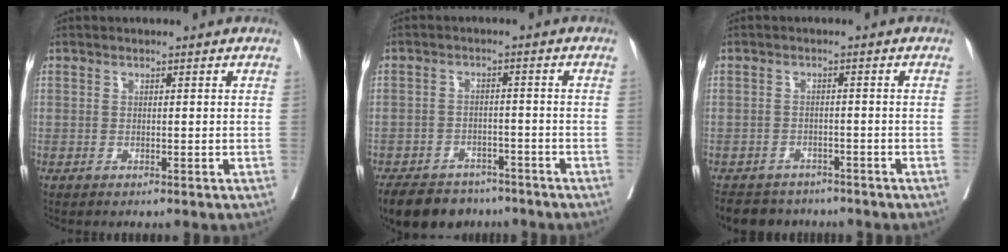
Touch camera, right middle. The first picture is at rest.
{"total": 11.5, "force": [-9.1, 6.0, 3.6], "torque": [-0.064, -0.004, -0.127]}
{"total": 7.4, "force": [-6.5, 3.4, 1.2], "torque": [-0.016, -0.002, -0.091]}